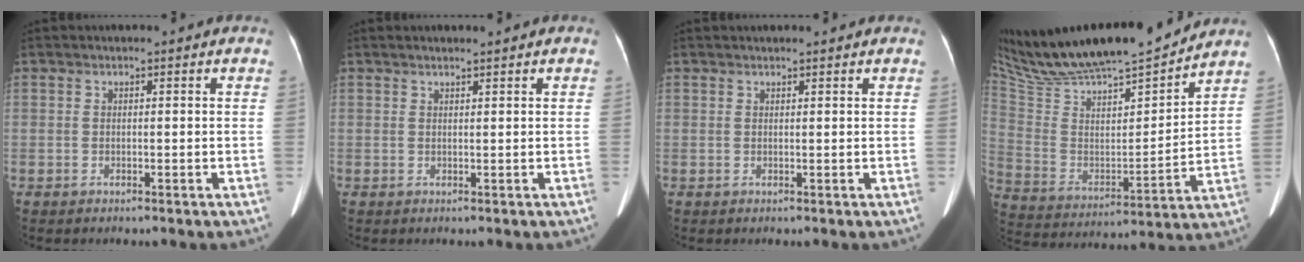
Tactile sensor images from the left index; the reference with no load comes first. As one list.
[{"total": 0.6, "force": [0.6, 0.1, 0.2], "torque": [-0.010, 0.007, 0.011]}, {"total": 1.7, "force": [1.5, 0.2, 0.6], "torque": [-0.008, 0.015, 0.022]}, {"total": 24.4, "force": [21.9, 3.2, 10.4], "torque": [-0.195, -0.005, 0.365]}]